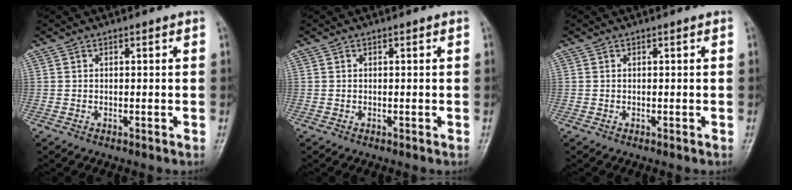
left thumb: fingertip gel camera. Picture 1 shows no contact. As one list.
[{"total": 0.0}, {"total": 0.0}]